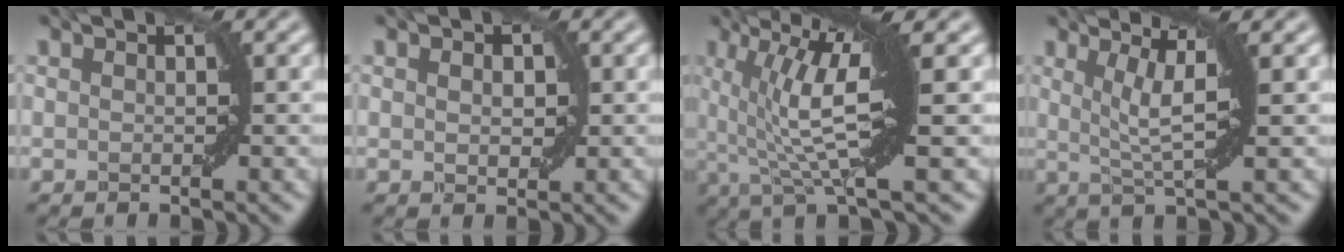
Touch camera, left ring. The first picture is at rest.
{"total": 1.4, "force": [0.4, 1.0, 0.9], "torque": [-0.014, -0.001, 0.009]}
{"total": 8.0, "force": [1.9, 1.5, 7.6], "torque": [-0.140, 0.003, 0.035]}
{"total": 4.1, "force": [1.1, 0.5, 3.9], "torque": [-0.076, -0.003, 0.026]}